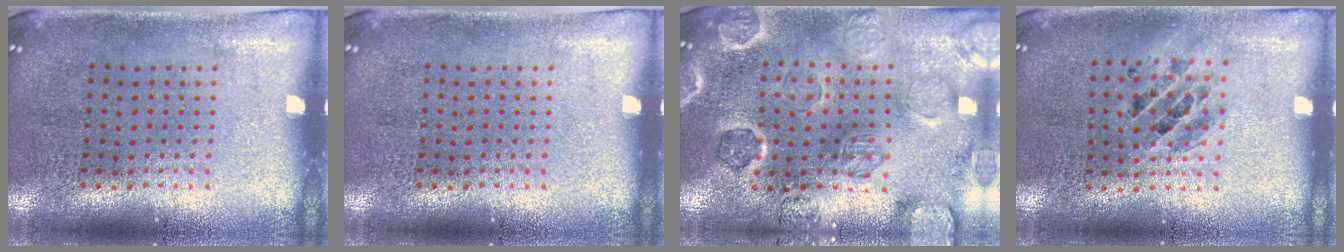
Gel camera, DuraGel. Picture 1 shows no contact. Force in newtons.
{"total": 0.0}
{"total": 1.7, "press": 1.7, "slide": 0.2}
{"total": 1.2, "press": 1.1, "slide": 0.4}